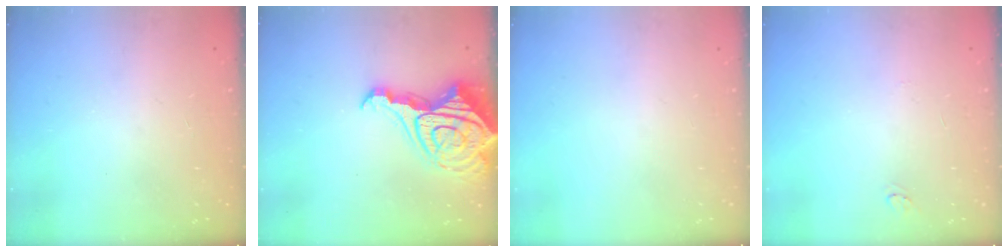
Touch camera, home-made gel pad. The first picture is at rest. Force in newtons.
{"total": 18.5, "press": 18.4, "slide": 1.8}
{"total": 0.0}
{"total": 3.5, "press": 3.5, "slide": 0.4}